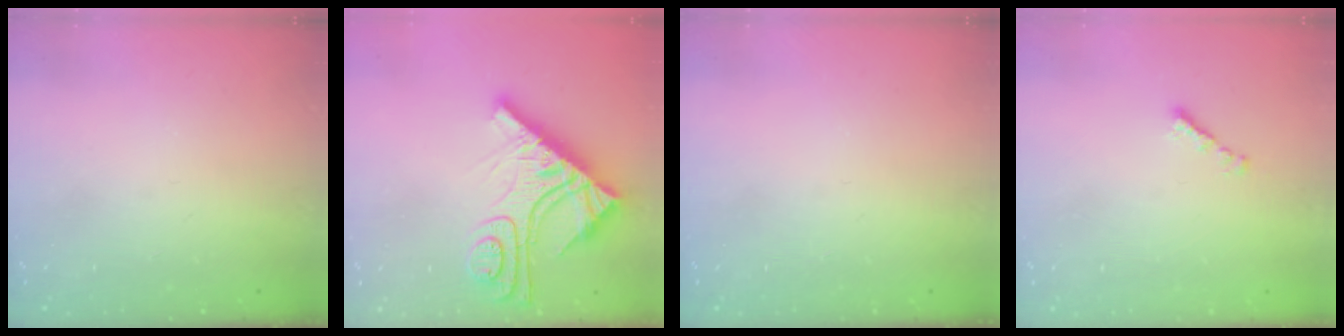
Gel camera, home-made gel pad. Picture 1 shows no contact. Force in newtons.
{"total": 15.2, "press": 15.1, "slide": 1.4}
{"total": 0.0}
{"total": 1.8, "press": 1.7, "slide": 0.6}